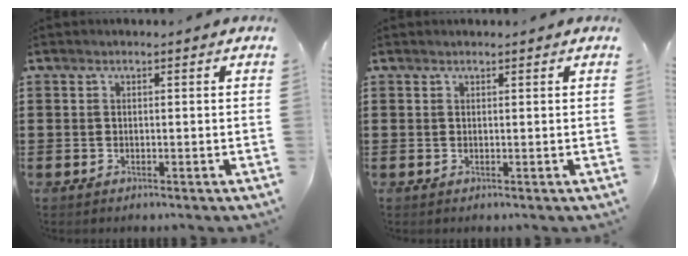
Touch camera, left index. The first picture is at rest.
{"total": 0.0}